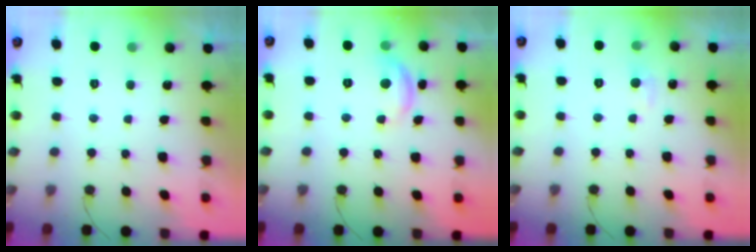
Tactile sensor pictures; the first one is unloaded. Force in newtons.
{"total": 9.5, "press": 9.5, "slide": 0.4}
{"total": 5.4, "press": 5.4, "slide": 0.7}